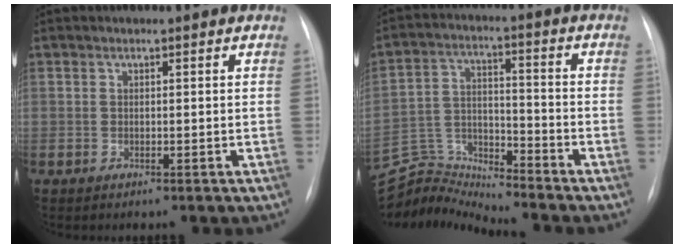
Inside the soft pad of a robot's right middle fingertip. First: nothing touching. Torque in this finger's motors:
{"motor_torque": [-0.38, -0.07, -0.33, -0.10]}